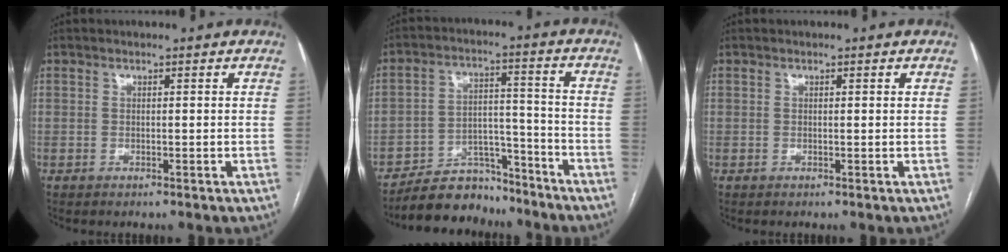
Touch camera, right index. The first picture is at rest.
{"total": 9.9, "force": [-9.0, 3.9, 1.5], "torque": [-0.013, 0.037, -0.152]}
{"total": 0.0}